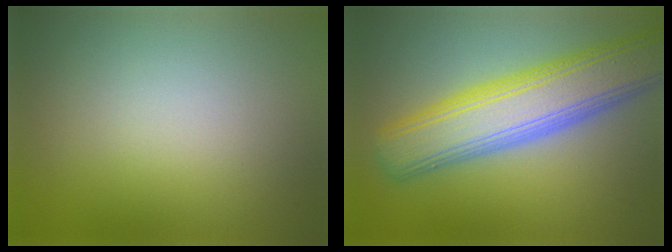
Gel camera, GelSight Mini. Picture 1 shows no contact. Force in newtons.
{"total": 9.0, "press": 9.0, "slide": 0.4}